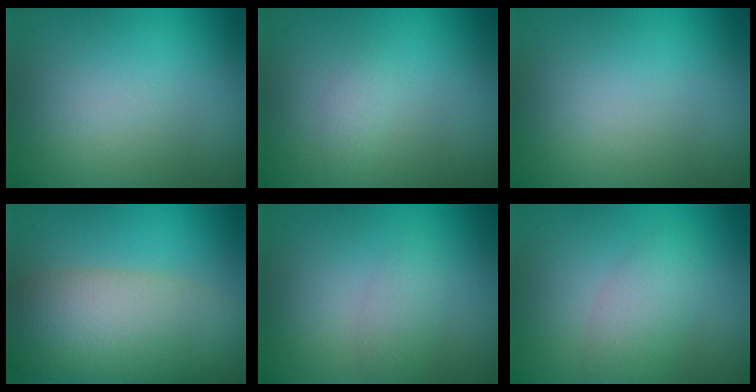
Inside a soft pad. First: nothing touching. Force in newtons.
{"total": 0.9, "press": 0.9, "slide": 0.0}
{"total": 0.0}
{"total": 8.7, "press": 8.7, "slide": 0.7}
{"total": 1.6, "press": 1.6, "slide": 0.0}
{"total": 2.9, "press": 2.9, "slide": 0.1}